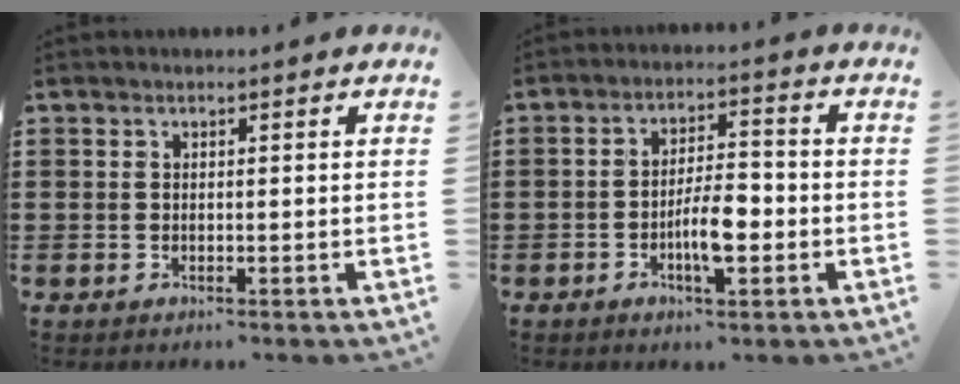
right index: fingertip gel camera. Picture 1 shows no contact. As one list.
[{"total": 6.5, "force": [-2.2, 2.3, 5.7], "torque": [-0.108, 0.004, -0.043]}]